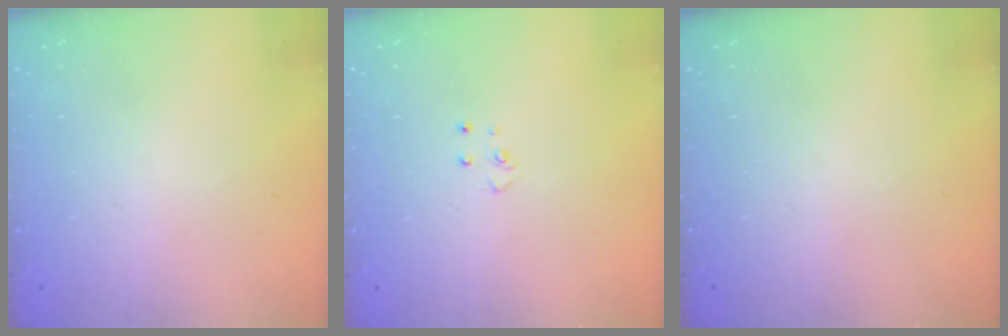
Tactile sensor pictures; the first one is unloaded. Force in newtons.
{"total": 4.0, "press": 3.9, "slide": 0.4}
{"total": 0.0}